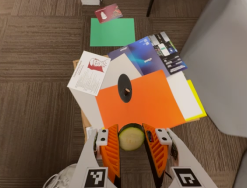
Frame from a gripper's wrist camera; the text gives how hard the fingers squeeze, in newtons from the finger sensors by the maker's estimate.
{"total": 9.5, "left": 10.3, "right": 8.6}